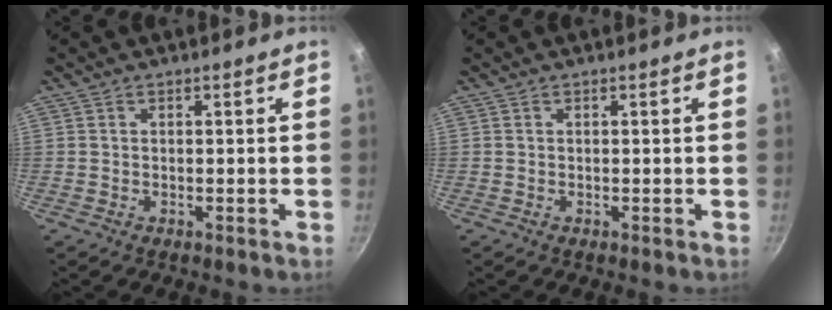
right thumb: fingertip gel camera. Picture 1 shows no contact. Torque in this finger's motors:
{"motor_torque": [-0.22, 0.22, -0.05, 0.22, 0.04]}